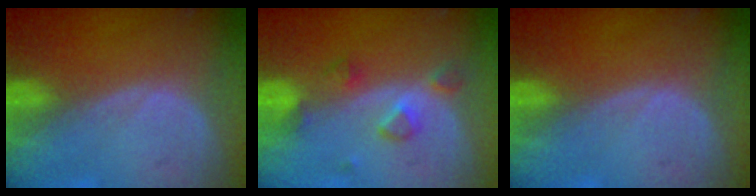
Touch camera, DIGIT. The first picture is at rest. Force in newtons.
{"total": 4.1, "press": 4.0, "slide": 0.9}
{"total": 0.0}